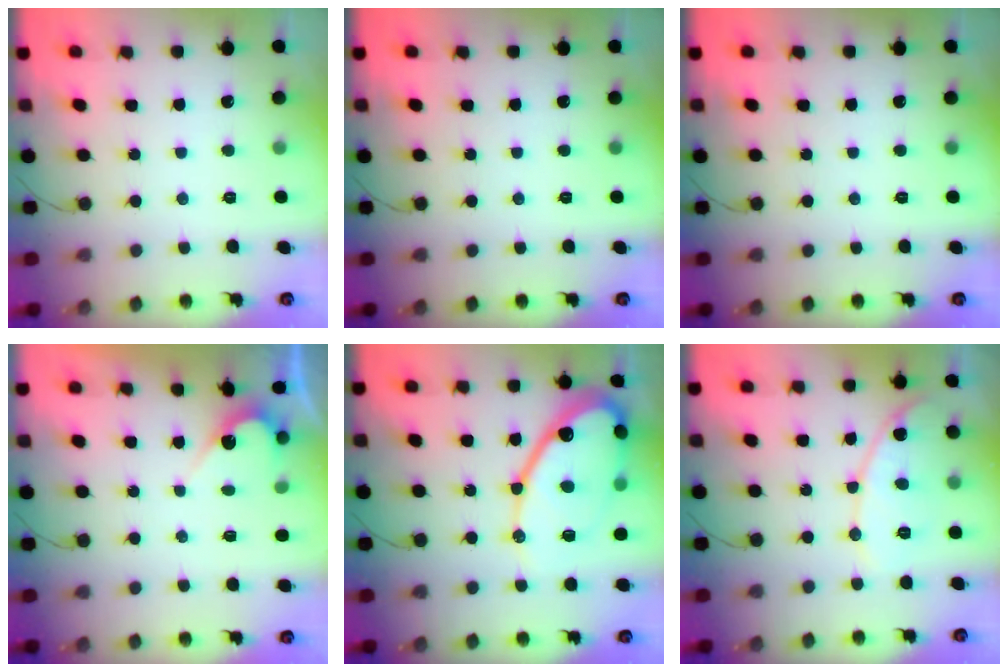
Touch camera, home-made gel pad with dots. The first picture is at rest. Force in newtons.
{"total": 0.0}
{"total": 0.0}
{"total": 4.2, "press": 4.2, "slide": 0.3}
{"total": 20.2, "press": 20.1, "slide": 1.8}
{"total": 10.2, "press": 10.2, "slide": 0.4}